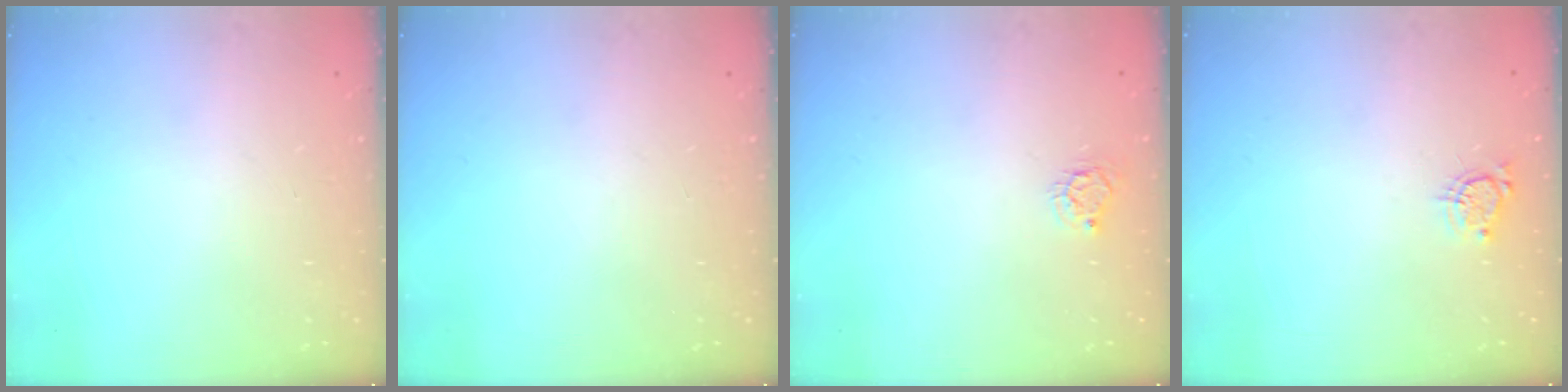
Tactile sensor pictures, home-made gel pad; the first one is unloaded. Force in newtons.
{"total": 0.0}
{"total": 5.2, "press": 5.1, "slide": 0.4}
{"total": 4.0, "press": 4.0, "slide": 0.3}